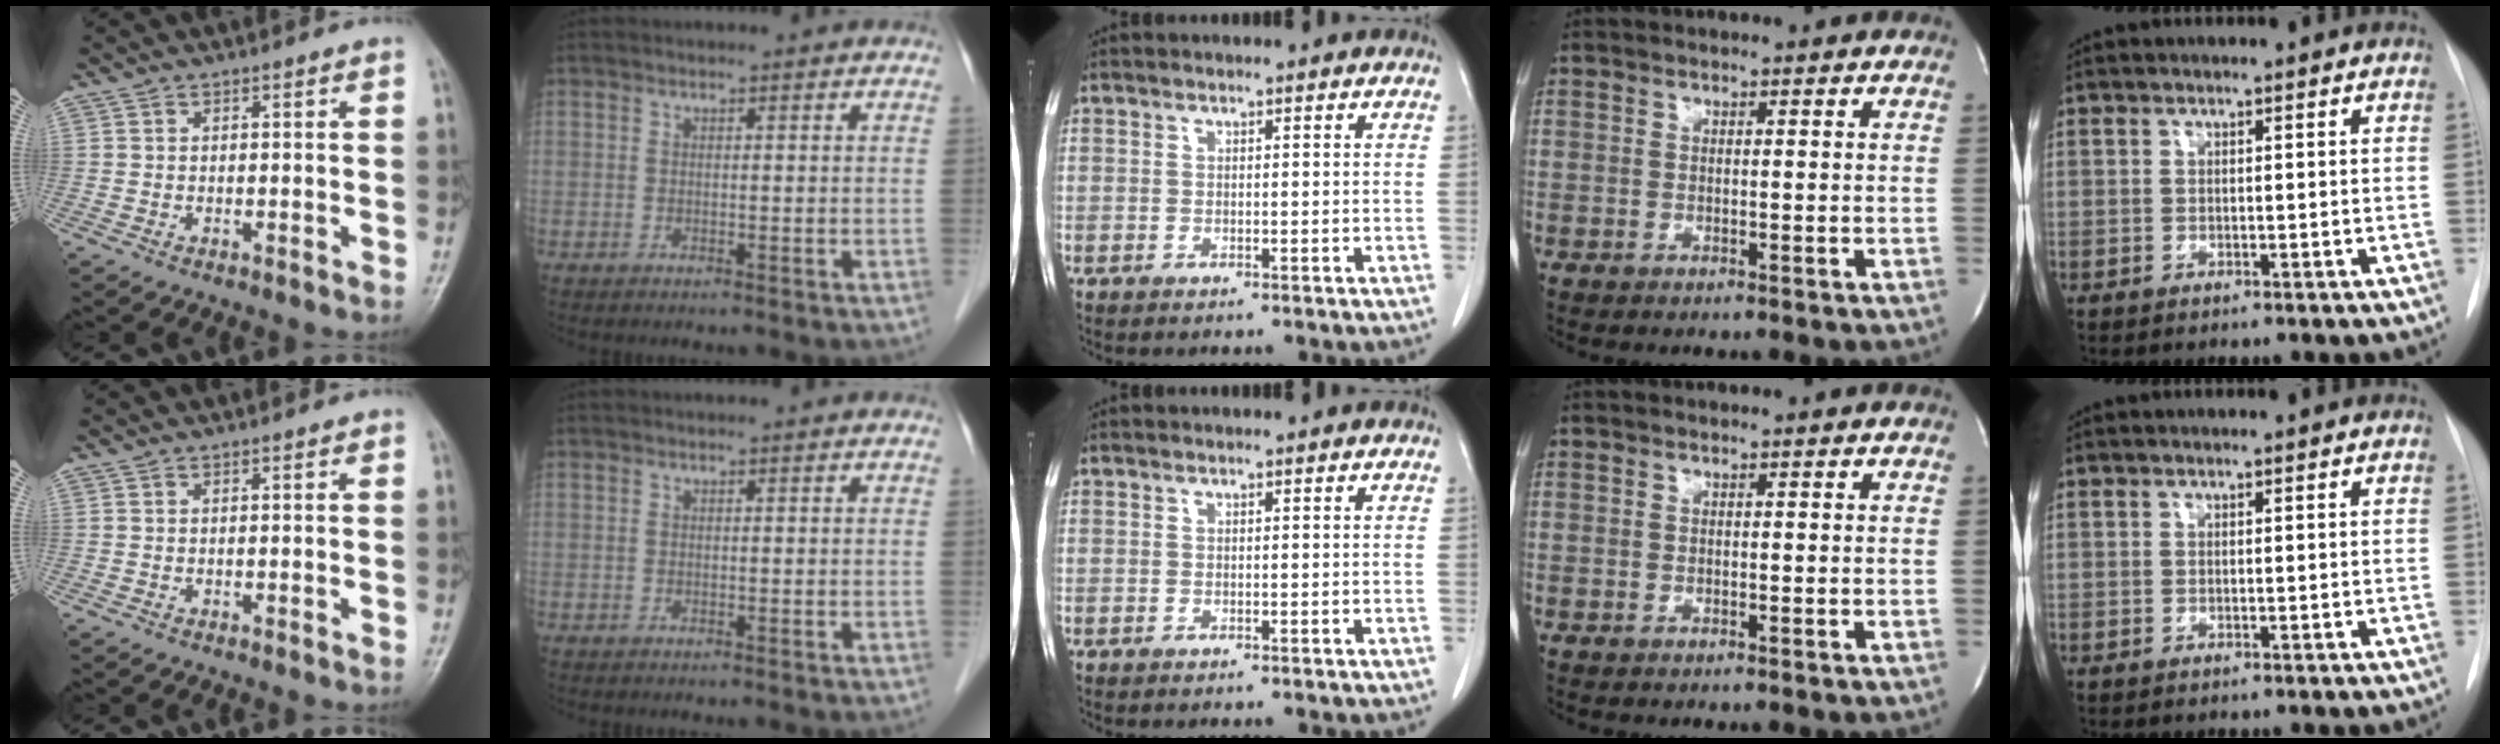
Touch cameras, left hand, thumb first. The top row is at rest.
{}